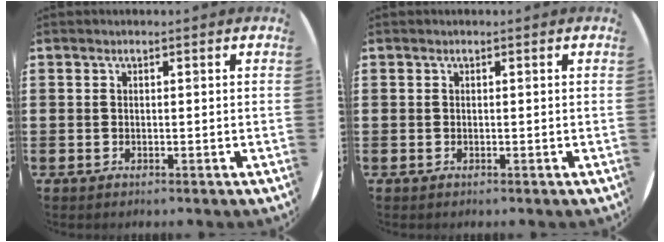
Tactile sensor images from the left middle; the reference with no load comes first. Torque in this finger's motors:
{"motor_torque": [-0.14, 0.05, 0.00, 0.00]}